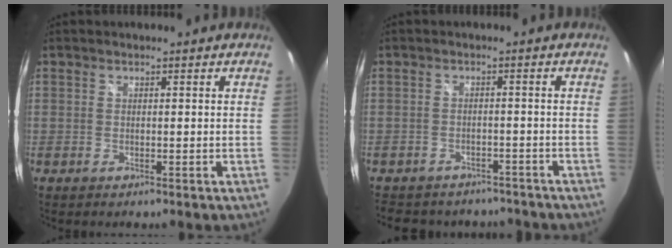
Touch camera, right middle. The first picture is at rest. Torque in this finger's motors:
{"motor_torque": [1.06, -1.08, 0.09, 0.05]}